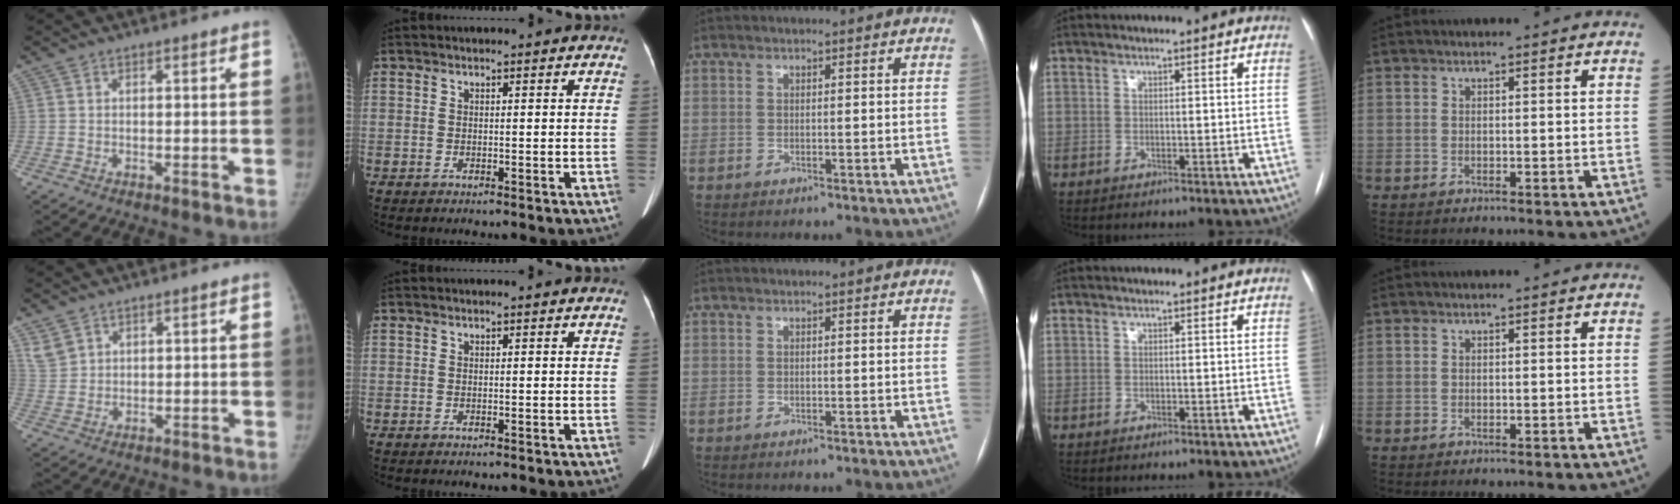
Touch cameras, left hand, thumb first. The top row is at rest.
{"thumb": {"total": 2.9, "force": [2.1, 2.0, 0.7], "torque": [-0.002, -0.009, 0.046]}}